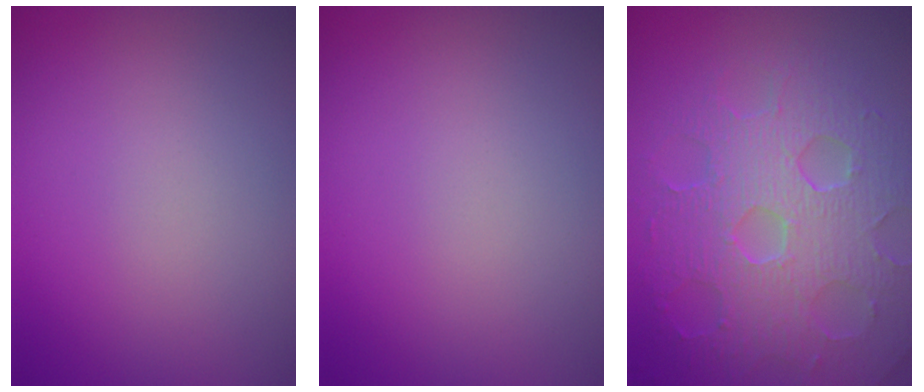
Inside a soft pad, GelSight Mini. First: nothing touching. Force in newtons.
{"total": 0.0}
{"total": 8.7, "press": 6.0, "slide": 6.2}